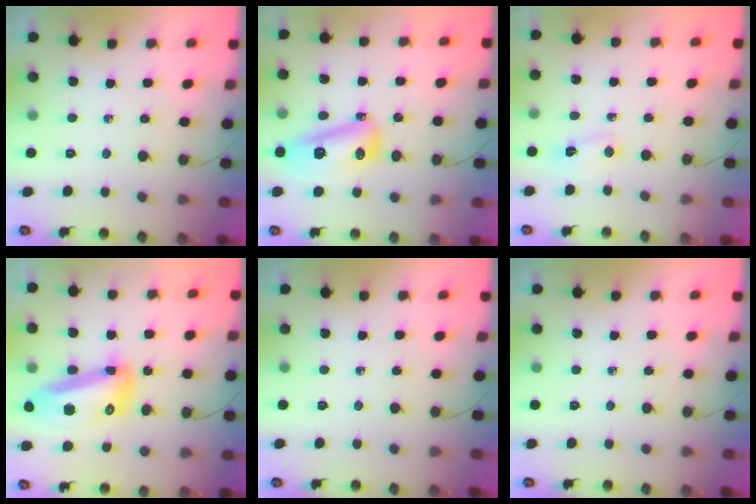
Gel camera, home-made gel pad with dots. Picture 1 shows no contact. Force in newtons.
{"total": 12.5, "press": 12.5, "slide": 1.0}
{"total": 3.3, "press": 3.2, "slide": 0.7}
{"total": 17.2, "press": 17.1, "slide": 2.1}
{"total": 0.0}
{"total": 0.0}